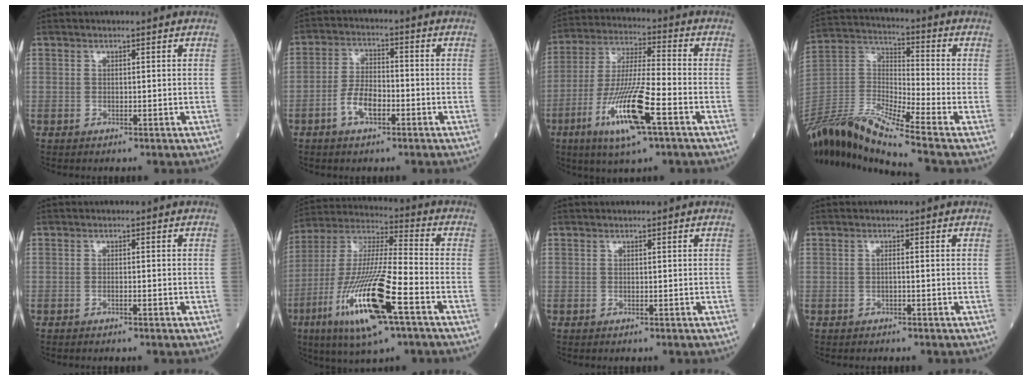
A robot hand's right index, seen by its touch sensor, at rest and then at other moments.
{"total": 5.5, "force": [-2.4, 2.4, 4.3], "torque": [-0.089, 0.009, -0.046]}
{"total": 14.1, "force": [-6.0, 1.1, 12.7], "torque": [-0.258, -0.018, -0.106]}
{"total": 16.9, "force": [-15.0, -2.0, 7.4], "torque": [-0.150, 0.007, -0.282]}
{"total": 0.8, "force": [-0.4, 0.1, 0.7], "torque": [-0.015, 0.003, -0.002]}
{"total": 19.7, "force": [-8.2, 2.3, 17.7], "torque": [-0.387, -0.034, -0.149]}
{"total": 0.0}
{"total": 0.6, "force": [-0.2, 0.0, 0.5], "torque": [-0.012, 0.003, -0.002]}